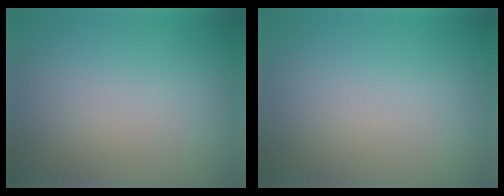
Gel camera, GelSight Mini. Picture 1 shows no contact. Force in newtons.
{"total": 0.0}